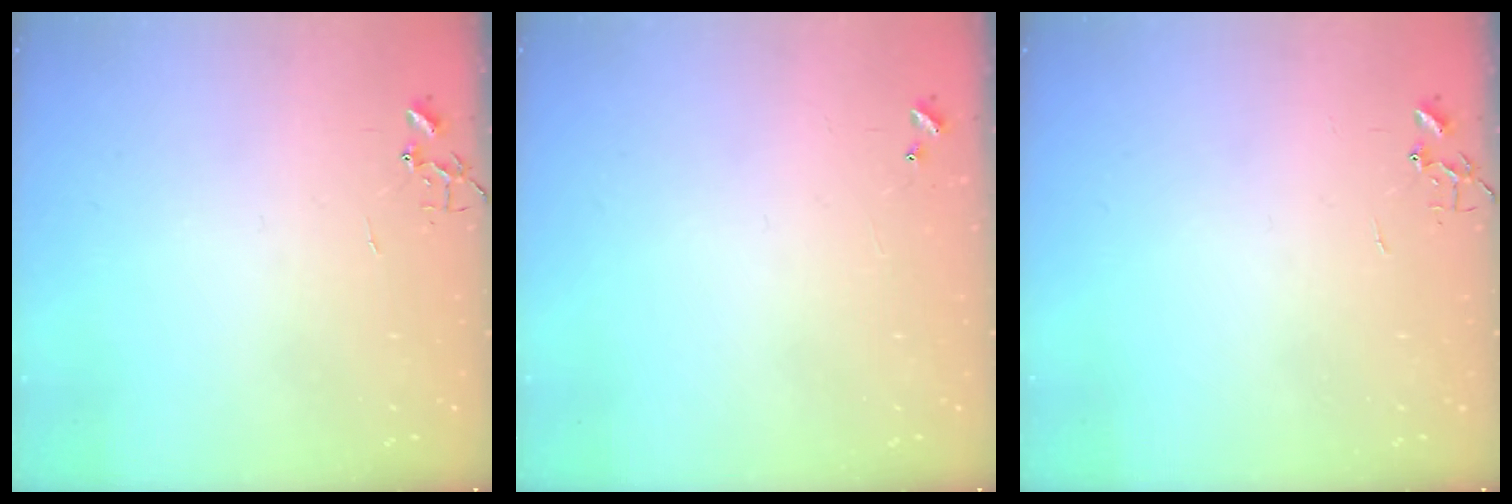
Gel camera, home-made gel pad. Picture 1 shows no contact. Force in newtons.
{"total": 4.1, "press": 4.1, "slide": 0.5}
{"total": 0.0}